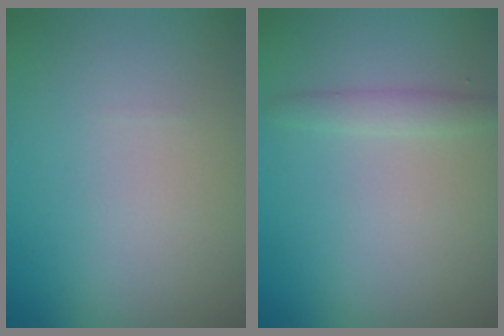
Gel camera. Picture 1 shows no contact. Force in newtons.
{"total": 1.5, "press": 1.5, "slide": 0.1}